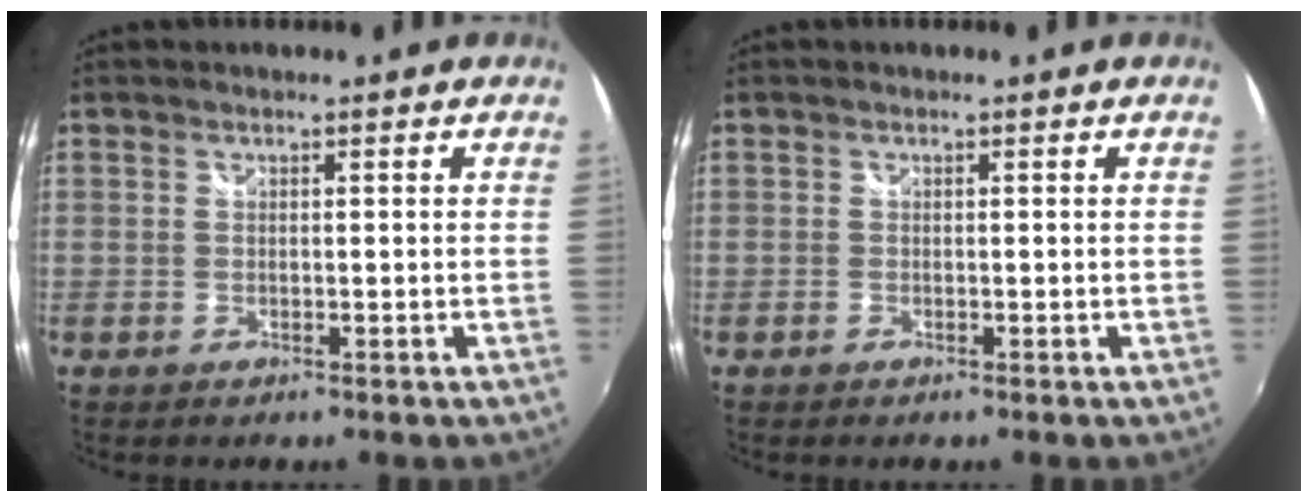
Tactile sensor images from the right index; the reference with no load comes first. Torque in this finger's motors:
{"motor_torque": [-0.12, -0.17, 0.04, 0.01]}